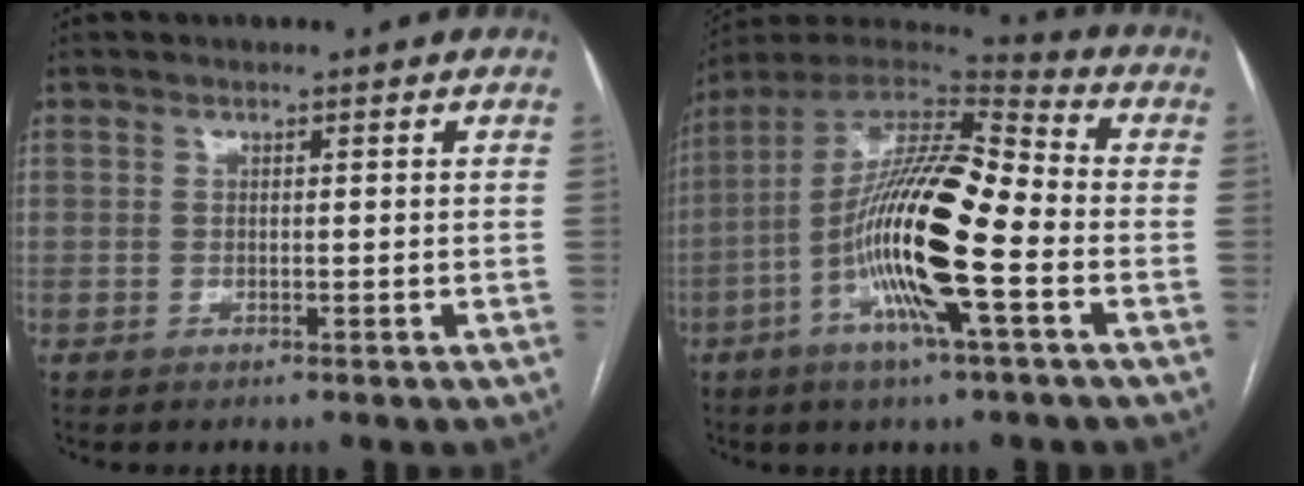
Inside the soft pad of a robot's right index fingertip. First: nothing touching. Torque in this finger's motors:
{"motor_torque": [2.14, 0.00, 0.81, 0.21]}